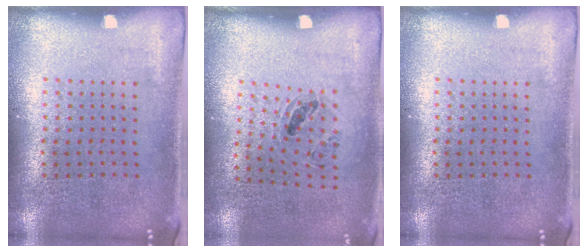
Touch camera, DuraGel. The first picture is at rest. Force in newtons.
{"total": 1.0, "press": 0.9, "slide": 0.5}
{"total": 0.0}